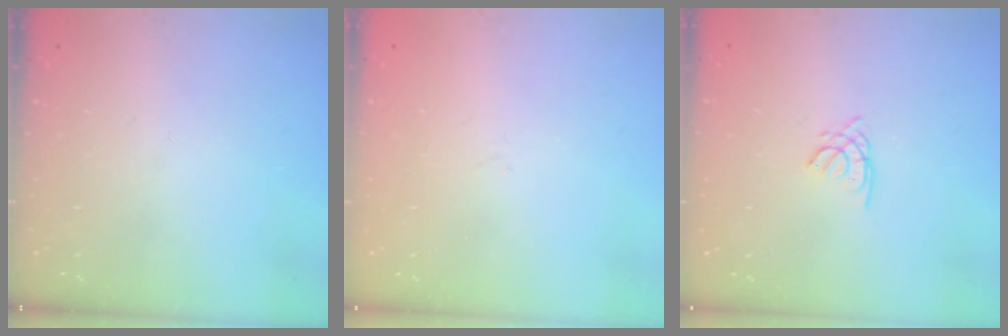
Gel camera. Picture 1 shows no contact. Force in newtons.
{"total": 0.9, "press": 0.9, "slide": 0.2}
{"total": 1.6, "press": 1.5, "slide": 0.4}